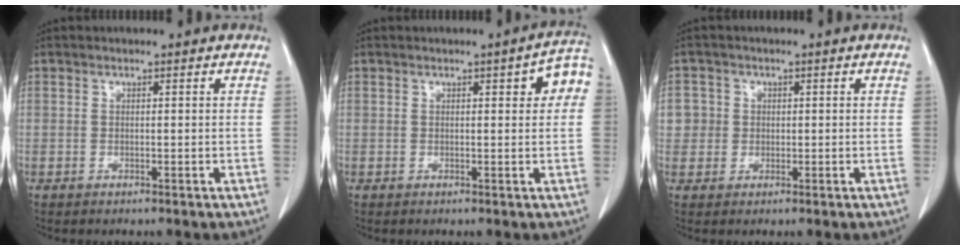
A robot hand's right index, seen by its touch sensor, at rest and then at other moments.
{"total": 4.6, "force": [1.2, 1.2, 4.3], "torque": [-0.046, 0.014, 0.007]}
{"total": 3.4, "force": [0.4, 3.4, 0.1], "torque": [0.015, 0.008, 0.007]}